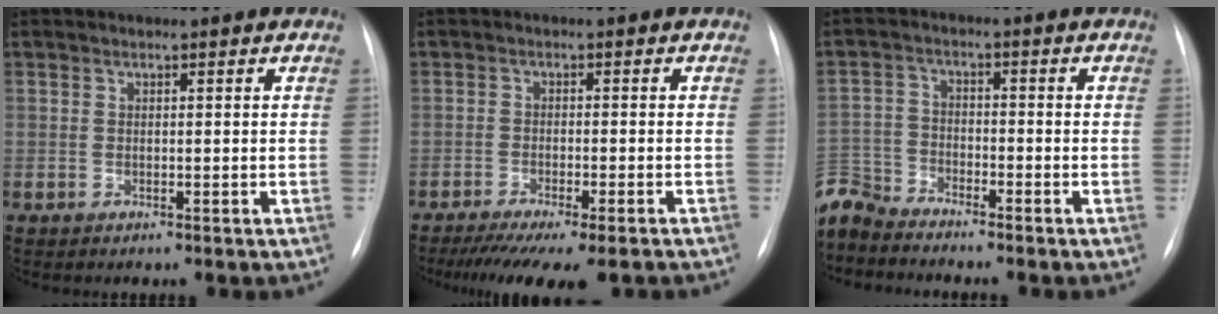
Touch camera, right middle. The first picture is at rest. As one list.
[{"total": 11.7, "force": [-9.5, 1.5, 6.8], "torque": [-0.099, -0.022, -0.136]}, {"total": 7.0, "force": [-6.9, 1.2, 0.1], "torque": [-0.008, 0.000, -0.143]}]